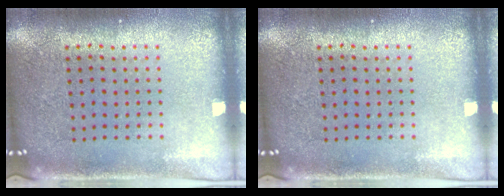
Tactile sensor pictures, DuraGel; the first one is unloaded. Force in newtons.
{"total": 0.0}